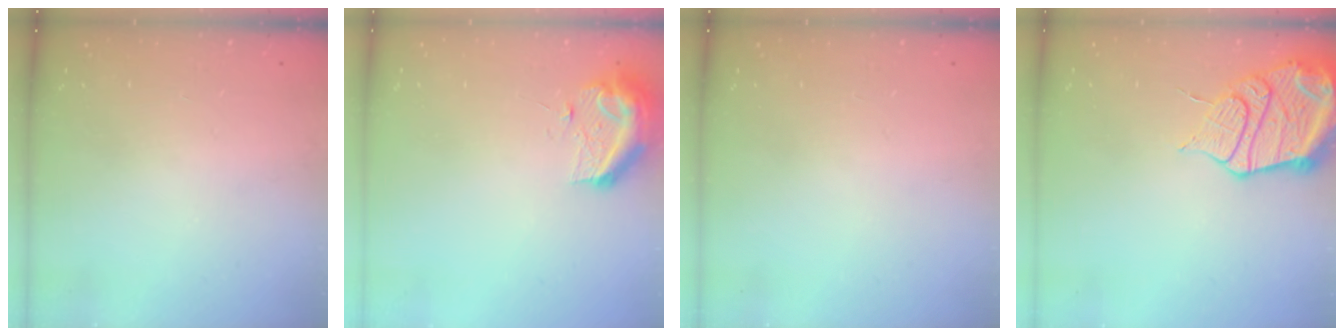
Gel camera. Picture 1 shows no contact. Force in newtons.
{"total": 10.2, "press": 10.2, "slide": 0.3}
{"total": 0.0}
{"total": 17.2, "press": 17.1, "slide": 1.7}